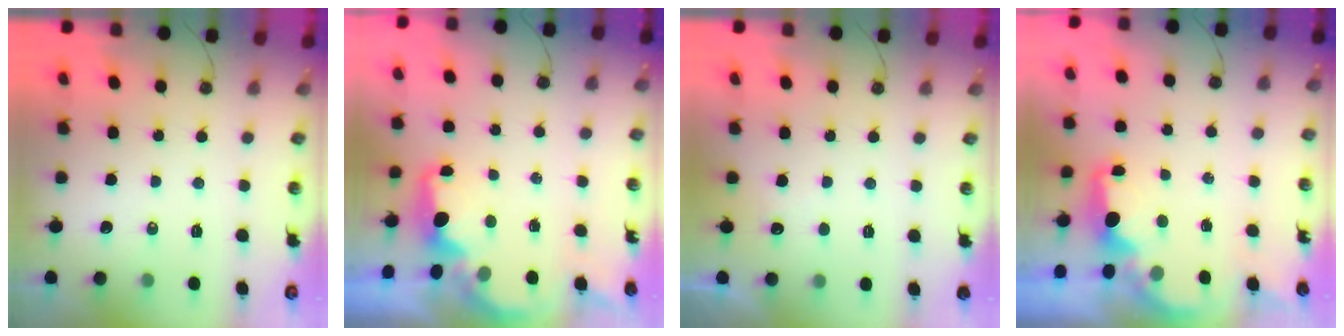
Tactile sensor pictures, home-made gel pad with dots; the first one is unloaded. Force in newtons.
{"total": 2.2, "press": 2.0, "slide": 0.8}
{"total": 2.7, "press": 2.5, "slide": 1.0}
{"total": 2.3, "press": 2.2, "slide": 0.8}